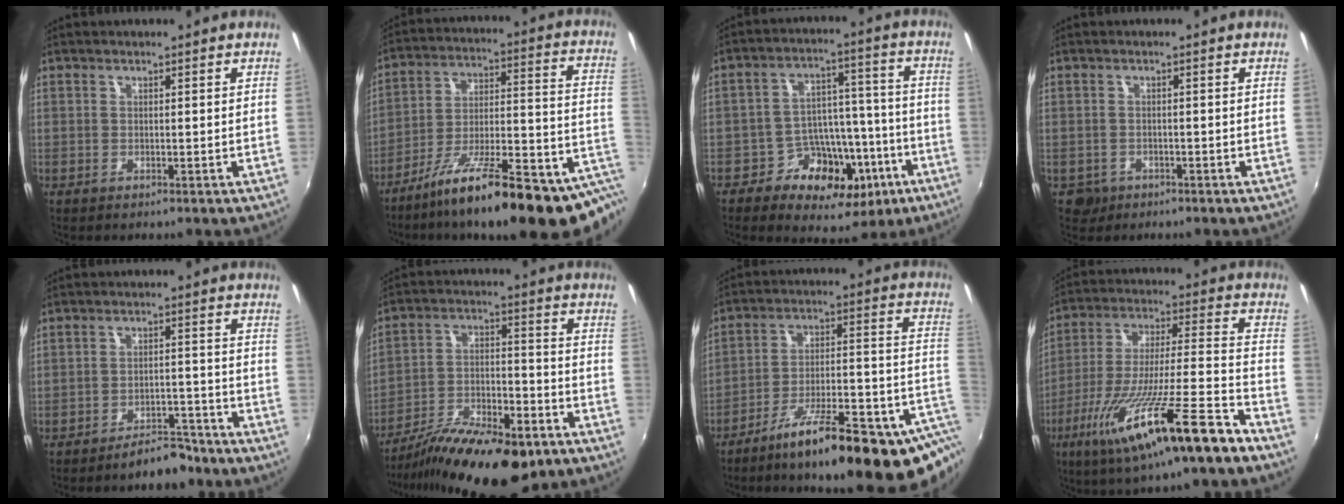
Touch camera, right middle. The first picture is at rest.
{"total": 23.1, "force": [-11.8, 4.5, 19.4], "torque": [-0.269, -0.033, -0.179]}
{"total": 14.1, "force": [-7.0, 10.5, 6.3], "torque": [-0.117, 0.036, -0.086]}
{"total": 3.1, "force": [-1.4, 2.6, 0.7], "torque": [-0.021, -0.002, -0.019]}
{"total": 6.1, "force": [-5.3, 2.3, 2.1], "torque": [-0.043, 0.021, -0.065]}
{"total": 20.1, "force": [-14.0, 6.5, 12.8], "torque": [-0.226, -0.031, -0.220]}
{"total": 20.4, "force": [-9.2, 3.8, 17.8], "torque": [-0.247, -0.022, -0.139]}
{"total": 22.3, "force": [-13.8, 1.4, 17.4], "torque": [-0.315, -0.055, -0.232]}